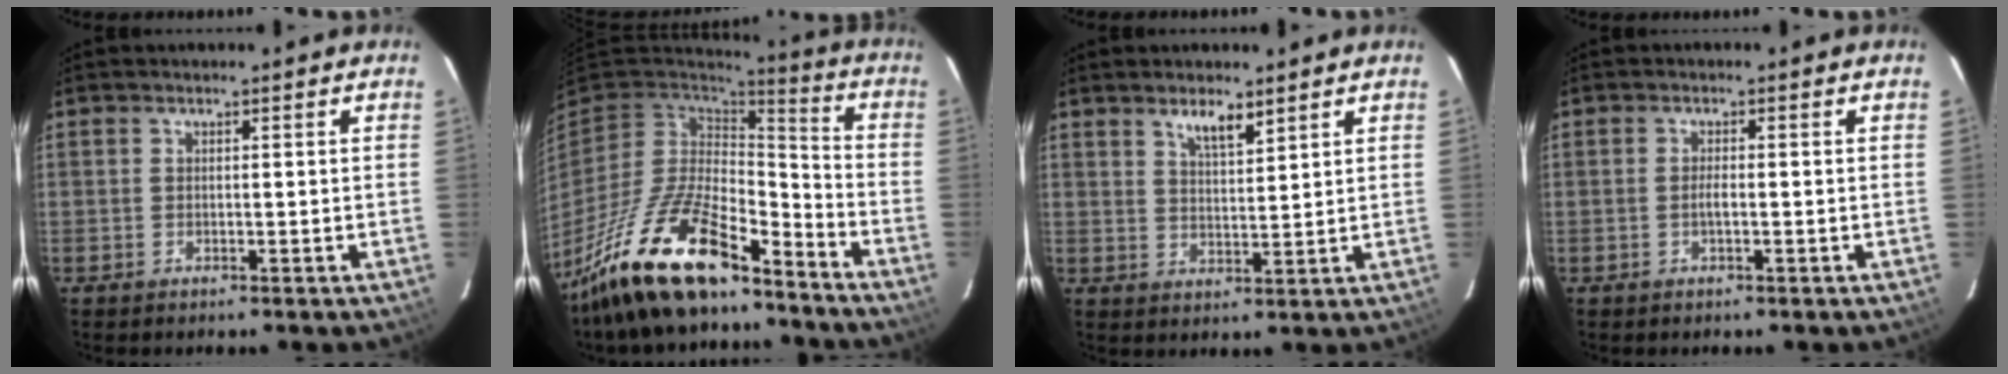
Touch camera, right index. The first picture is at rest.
{"total": 21.2, "force": [-15.1, 6.7, 13.2], "torque": [-0.271, -0.031, -0.271]}
{"total": 4.4, "force": [3.3, 1.1, 2.7], "torque": [-0.046, 0.001, 0.059]}
{"total": 1.3, "force": [-0.4, 0.4, 1.2], "torque": [-0.023, 0.000, -0.008]}